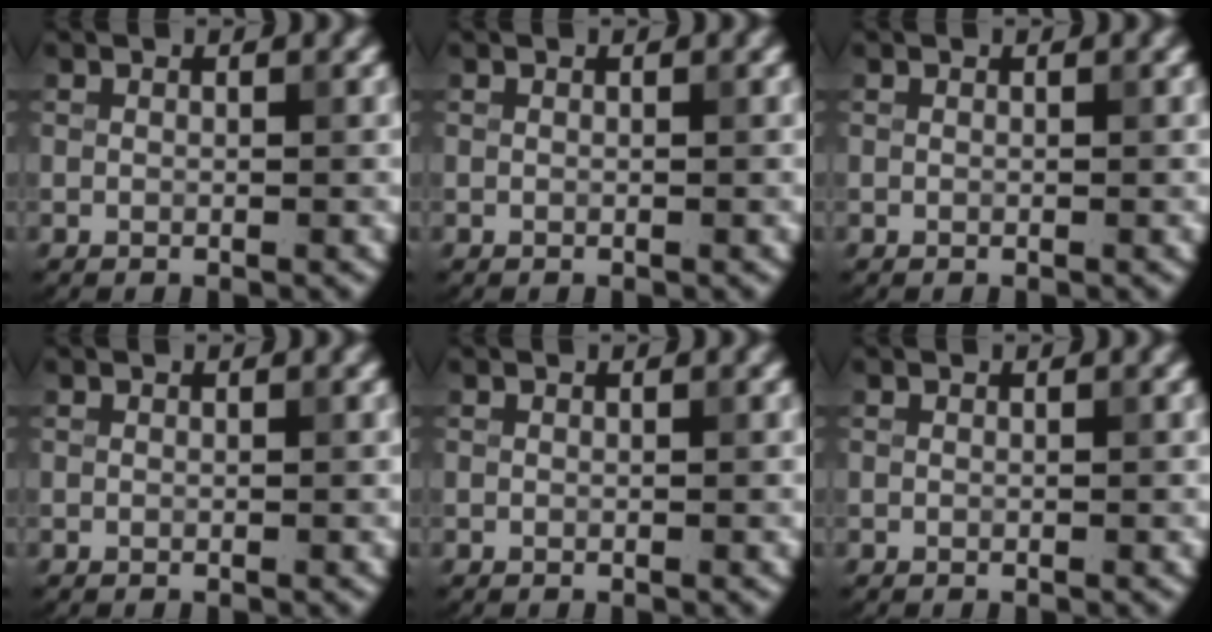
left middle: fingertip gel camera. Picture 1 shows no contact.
{"total": 0.0}
{"total": 0.0}
{"total": 0.0}
{"total": 0.0}
{"total": 0.0}